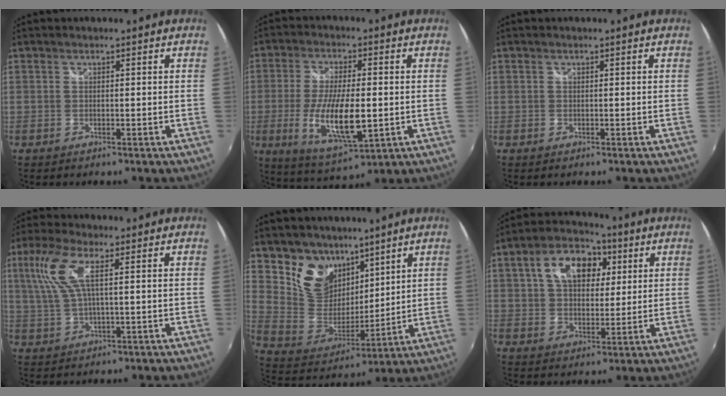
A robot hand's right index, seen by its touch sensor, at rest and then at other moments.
{"total": 13.4, "force": [-2.3, 4.5, 12.4], "torque": [-0.244, -0.022, -0.034]}
{"total": 0.0}
{"total": 8.6, "force": [2.6, 2.1, 7.9], "torque": [-0.168, 0.011, 0.055]}
{"total": 12.7, "force": [8.5, 8.6, 4.0], "torque": [-0.088, 0.004, 0.178]}
{"total": 12.4, "force": [4.2, 7.9, 8.5], "torque": [-0.156, 0.035, 0.068]}